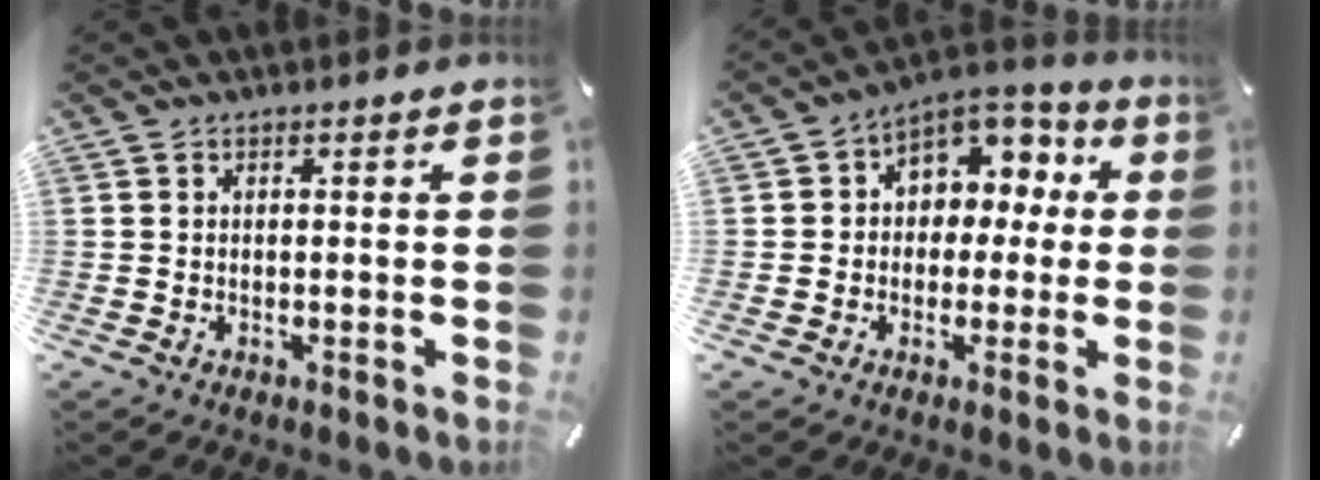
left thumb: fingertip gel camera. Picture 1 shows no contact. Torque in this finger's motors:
{"motor_torque": [0.43, 0.48, 0.61, 0.27, 0.07]}